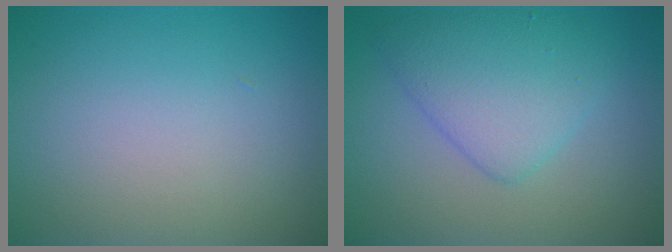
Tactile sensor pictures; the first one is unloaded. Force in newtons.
{"total": 4.5, "press": 4.5, "slide": 0.2}